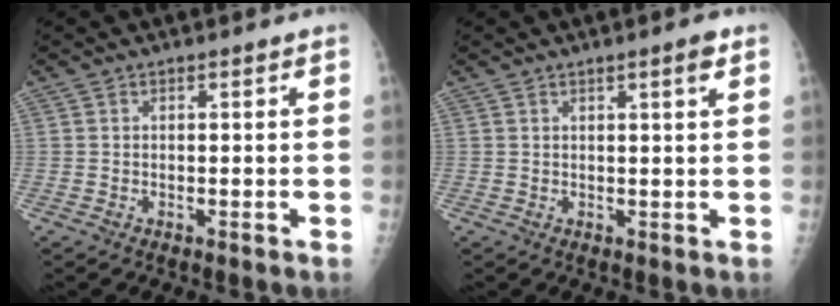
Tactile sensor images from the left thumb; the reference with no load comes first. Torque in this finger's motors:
{"motor_torque": [-0.24, 0.25, -0.04, -0.08, 0.05]}